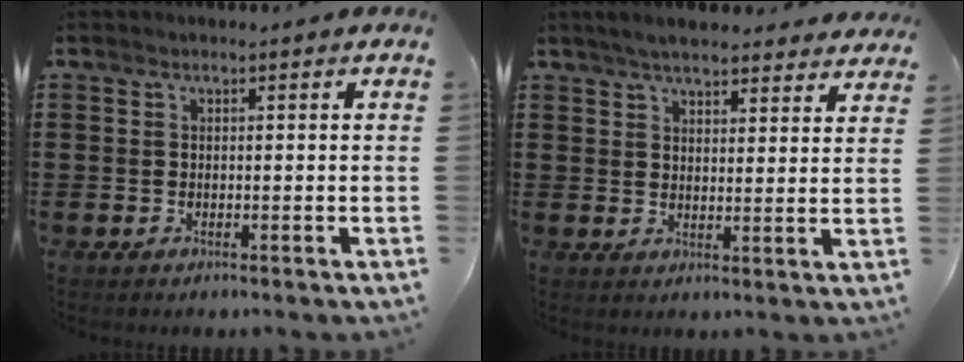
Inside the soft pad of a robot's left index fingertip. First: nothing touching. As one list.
[{"total": 4.6, "force": [4.3, 0.8, 1.4], "torque": [-0.040, -0.007, 0.080]}]